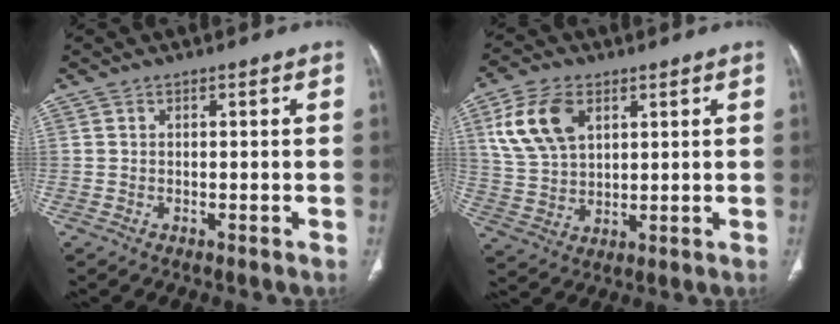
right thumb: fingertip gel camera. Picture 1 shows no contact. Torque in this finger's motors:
{"motor_torque": [-0.79, 1.19, 0.90, 0.10, 0.12]}